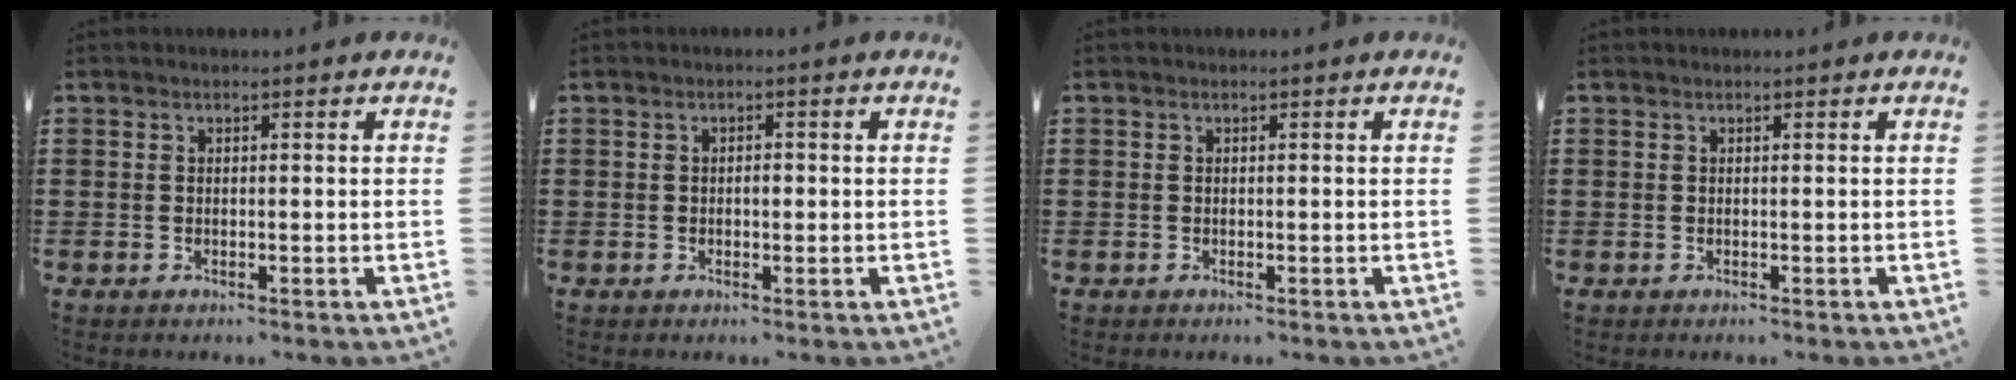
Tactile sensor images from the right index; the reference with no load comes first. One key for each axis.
{"total": 1.3, "fx": -0.1, "fy": 0.6, "fz": 1.1, "tx": -0.021, "ty": 0.002, "tz": -0.004}
{"total": 0.0}
{"total": 0.0}